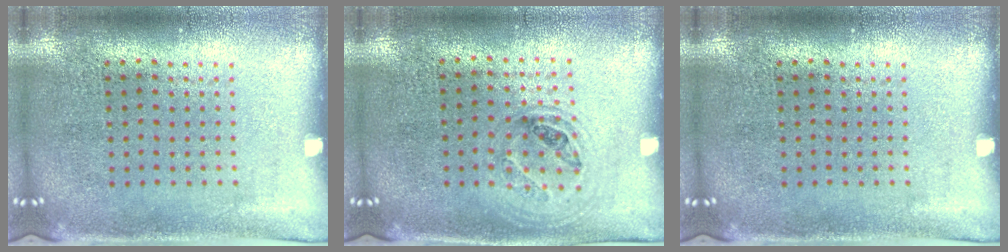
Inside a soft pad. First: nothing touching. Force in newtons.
{"total": 1.0, "press": 0.9, "slide": 0.4}
{"total": 0.0}